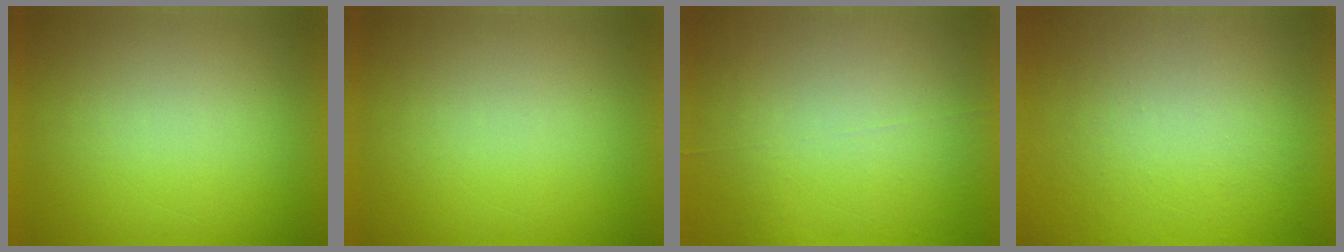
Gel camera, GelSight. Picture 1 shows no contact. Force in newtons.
{"total": 0.0}
{"total": 7.3}
{"total": 7.6}